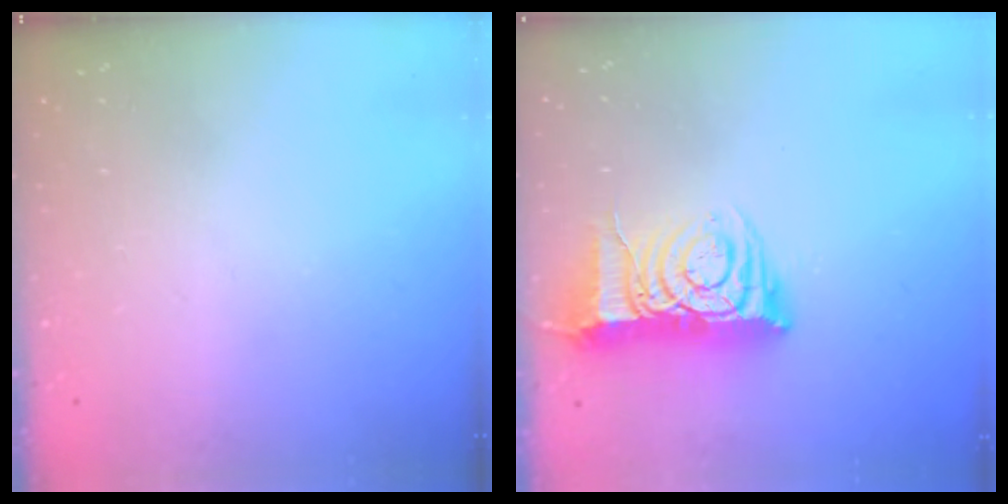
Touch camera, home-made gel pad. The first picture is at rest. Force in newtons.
{"total": 11.7, "press": 11.6, "slide": 1.0}